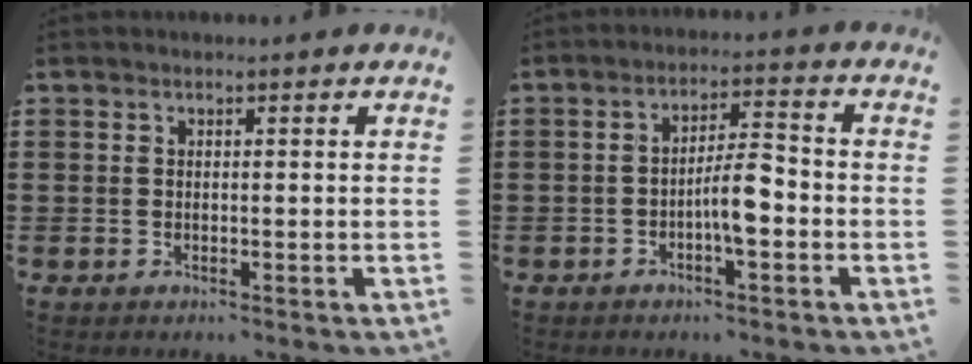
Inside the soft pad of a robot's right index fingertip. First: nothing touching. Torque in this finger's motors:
{"motor_torque": [1.42, 0.72, 0.86, 0.11]}